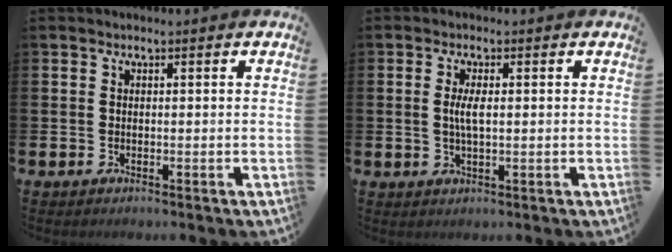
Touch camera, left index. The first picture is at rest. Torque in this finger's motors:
{"motor_torque": [0.53, 0.12, 0.07, 0.12]}